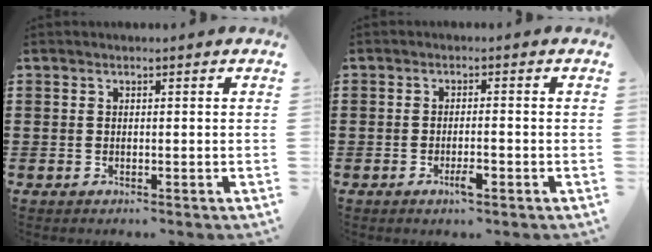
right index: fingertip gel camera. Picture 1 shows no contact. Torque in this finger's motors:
{"motor_torque": [-0.17, 0.15, 0.02, 0.01]}